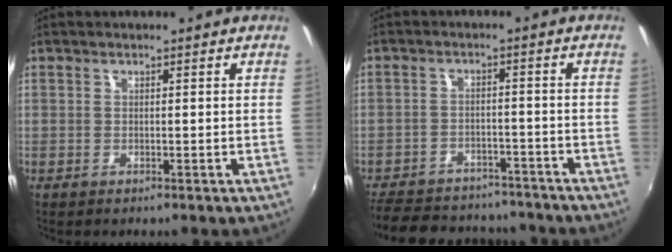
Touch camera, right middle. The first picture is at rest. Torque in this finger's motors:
{"motor_torque": [0.80, -1.34, 0.02, 0.00]}